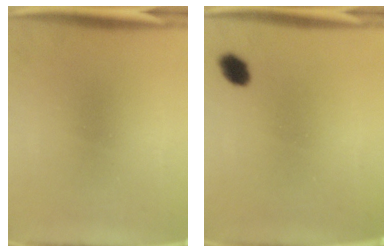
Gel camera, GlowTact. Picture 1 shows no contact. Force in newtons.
{"total": 3.2}